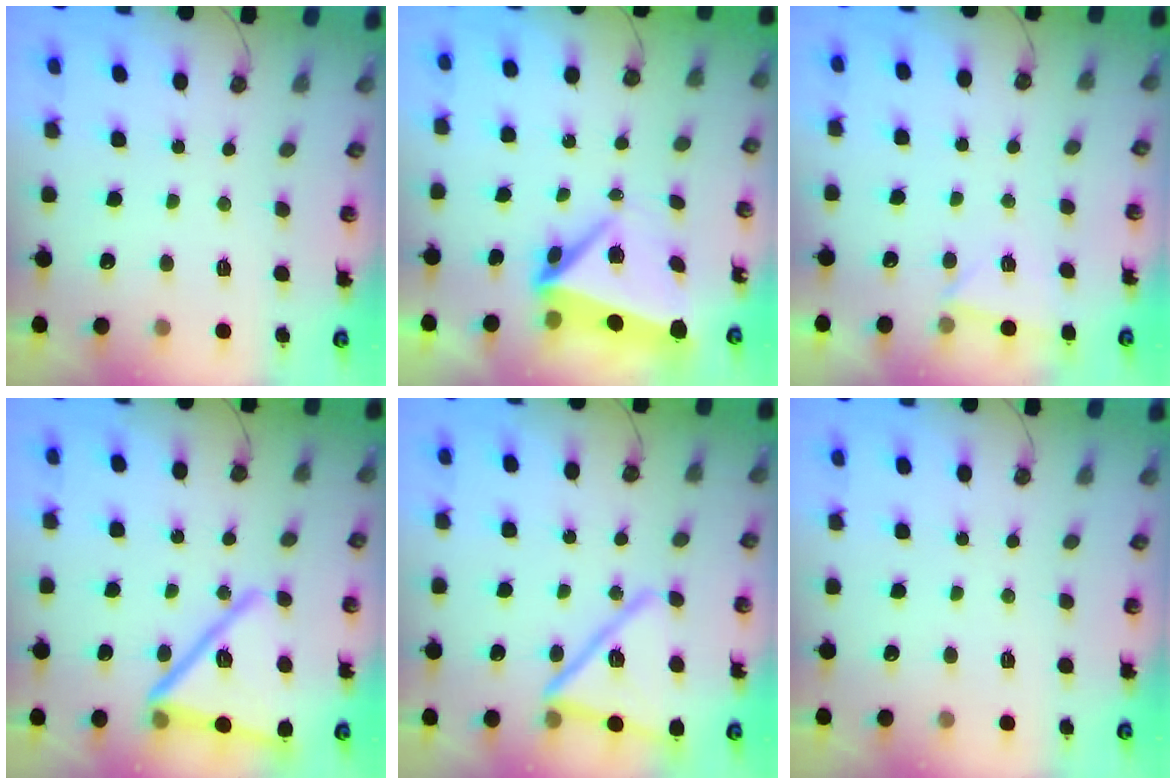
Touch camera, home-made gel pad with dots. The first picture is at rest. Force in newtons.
{"total": 6.3, "press": 5.9, "slide": 2.2}
{"total": 1.9, "press": 1.8, "slide": 0.6}
{"total": 17.9, "press": 16.8, "slide": 6.2}
{"total": 16.2, "press": 16.2, "slide": 1.1}
{"total": 0.0}